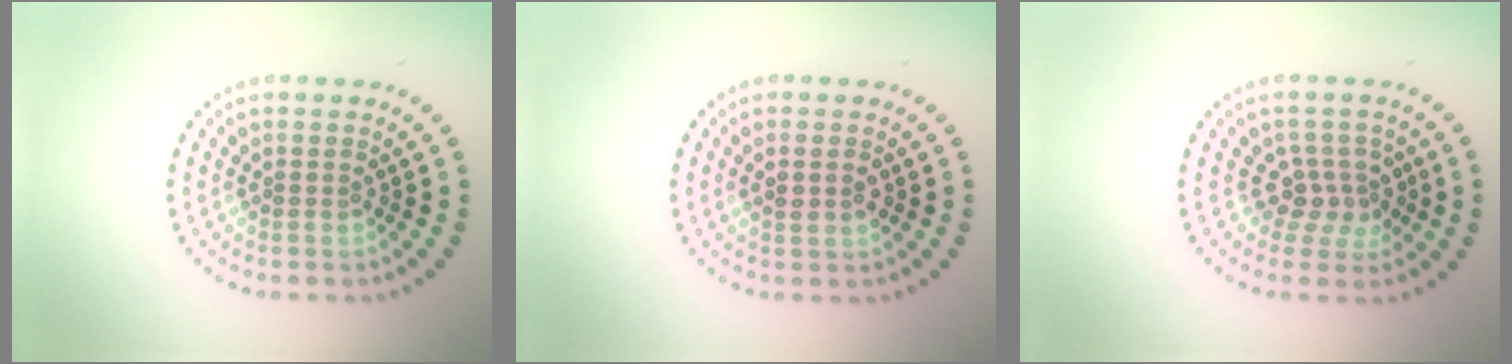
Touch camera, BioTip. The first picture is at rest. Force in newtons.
{"total": 1.4, "press": 1.3, "slide": 0.5}
{"total": 2.8, "press": 2.1, "slide": 1.9}